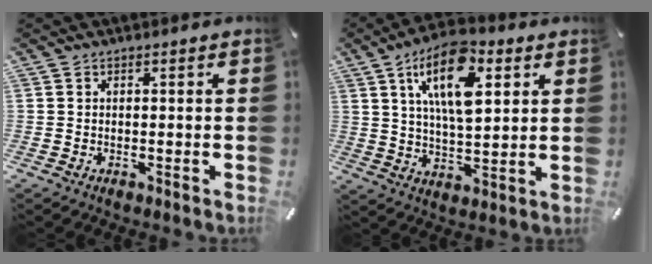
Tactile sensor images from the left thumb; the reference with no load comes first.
{"total": 15.6, "force": [7.2, 7.2, 11.8], "torque": [-0.214, -0.014, 0.118]}